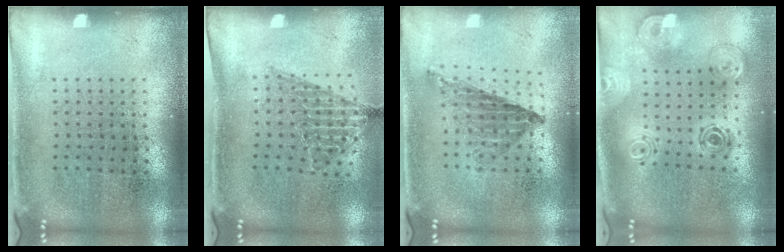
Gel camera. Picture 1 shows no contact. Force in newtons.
{"total": 1.3, "press": 1.1, "slide": 0.7}
{"total": 0.8, "press": 0.8, "slide": 0.0}
{"total": 1.5, "press": 1.3, "slide": 0.7}